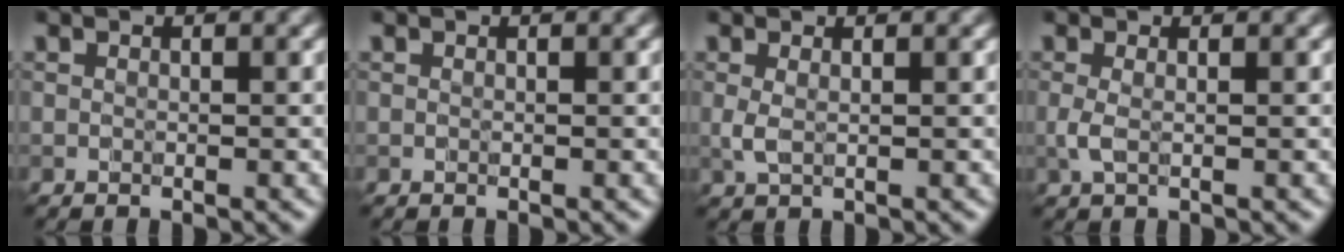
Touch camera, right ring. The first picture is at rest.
{"total": 0.0}
{"total": 0.9, "force": [0.3, 0.2, 0.8], "torque": [-0.018, -0.004, 0.006]}
{"total": 1.0, "force": [0.0, 0.2, 1.0], "torque": [-0.022, -0.004, -0.001]}